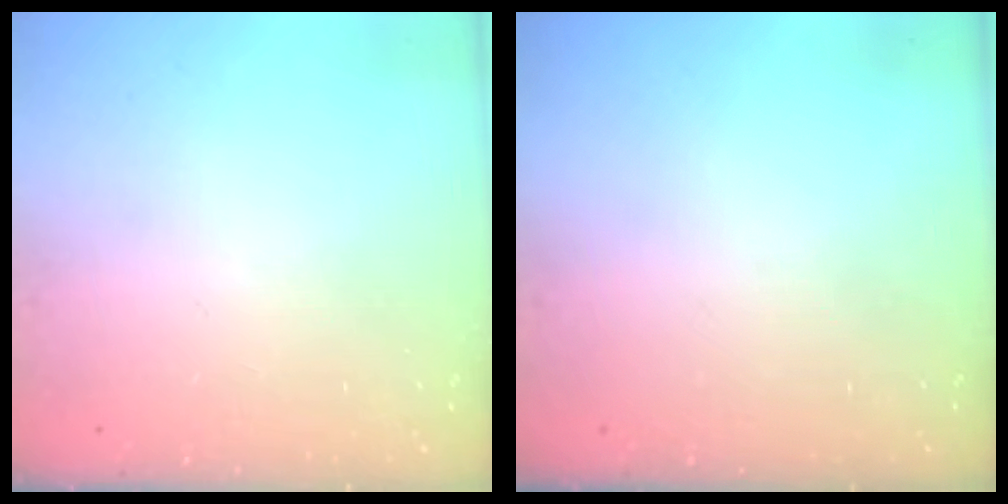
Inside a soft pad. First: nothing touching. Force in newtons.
{"total": 0.0}